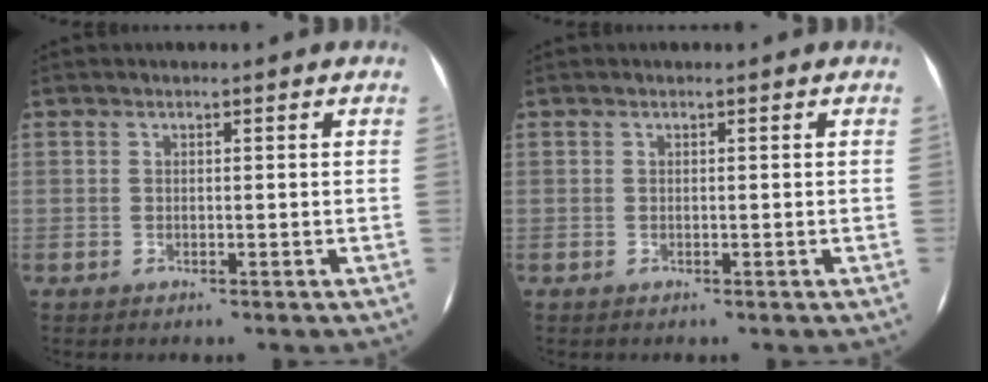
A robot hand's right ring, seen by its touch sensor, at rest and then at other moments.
{"total": 0.0}